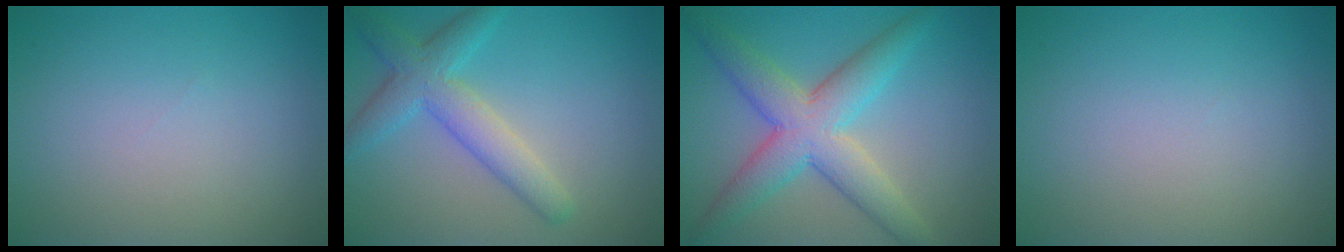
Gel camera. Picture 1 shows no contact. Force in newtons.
{"total": 4.5, "press": 4.5, "slide": 0.3}
{"total": 6.7, "press": 6.7, "slide": 0.3}
{"total": 0.0}